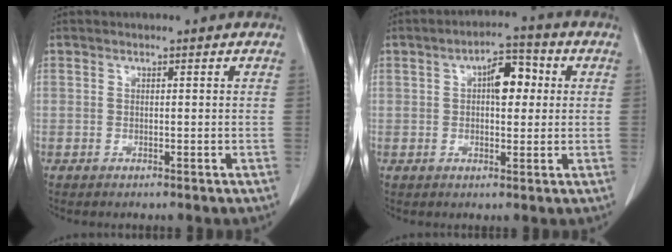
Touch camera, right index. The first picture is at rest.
{"total": 6.2, "force": [1.2, 2.8, 5.4], "torque": [-0.078, 0.021, 0.016]}